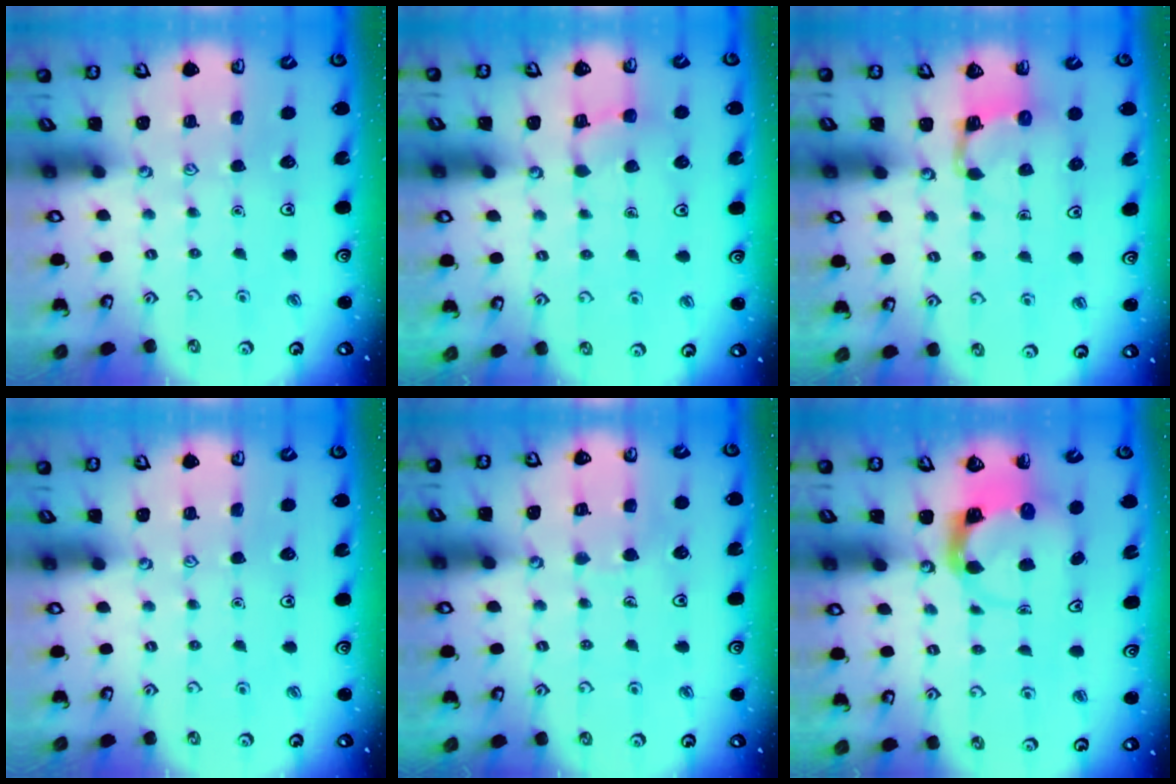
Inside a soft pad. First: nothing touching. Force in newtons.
{"total": 3.9, "press": 3.9, "slide": 0.3}
{"total": 3.4, "press": 3.4, "slide": 0.6}
{"total": 0.0}
{"total": 4.8, "press": 4.8, "slide": 0.4}
{"total": 3.7, "press": 3.6, "slide": 0.6}